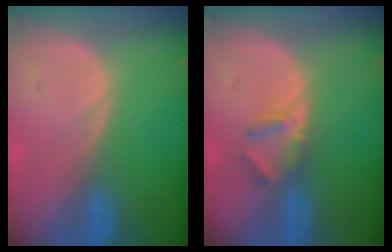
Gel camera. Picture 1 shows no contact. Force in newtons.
{"total": 2.9, "press": 2.6, "slide": 1.1}